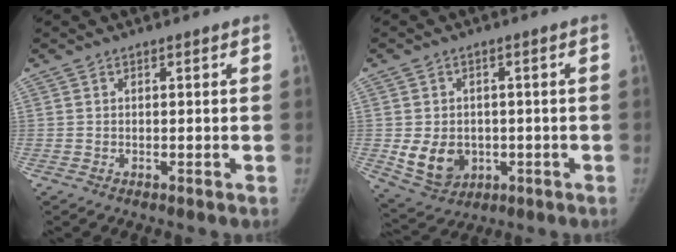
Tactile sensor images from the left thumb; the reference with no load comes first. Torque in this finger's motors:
{"motor_torque": [-0.03, 0.18, 0.37, -0.33, 0.13]}